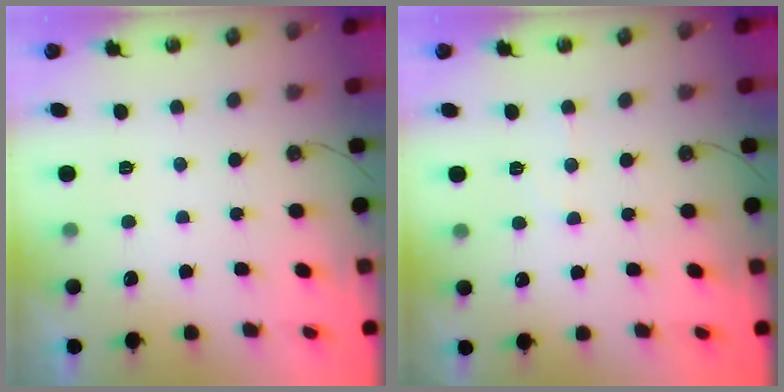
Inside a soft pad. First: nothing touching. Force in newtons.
{"total": 6.1, "press": 6.1, "slide": 0.8}